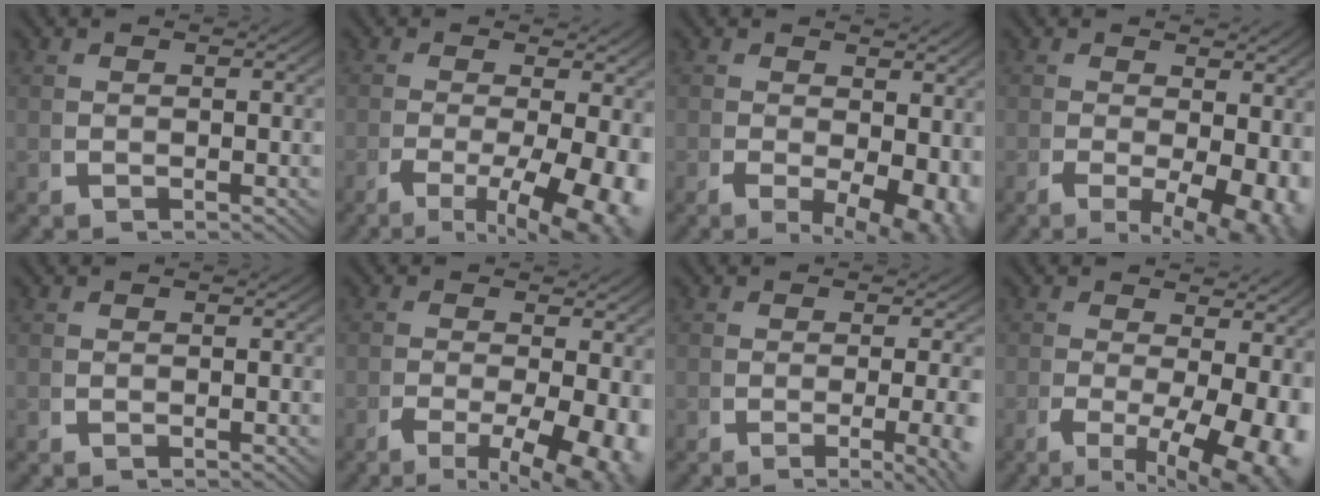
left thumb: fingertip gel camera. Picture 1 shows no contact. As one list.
[{"total": 9.7, "force": [-3.2, 4.5, 8.0], "torque": [-0.130, -0.046, -0.027]}, {"total": 7.2, "force": [-1.7, 4.0, 5.7], "torque": [-0.086, -0.036, -0.009]}, {"total": 8.0, "force": [-2.2, 4.1, 6.5], "torque": [-0.095, -0.038, -0.017]}, {"total": 0.0}, {"total": 8.7, "force": [-3.4, 4.0, 7.0], "torque": [-0.112, -0.043, -0.034]}, {"total": 4.7, "force": [-1.6, 1.2, 4.3], "torque": [-0.068, -0.015, -0.019]}, {"total": 10.7, "force": [-2.3, 5.6, 8.8], "torque": [-0.133, -0.048, -0.013]}]